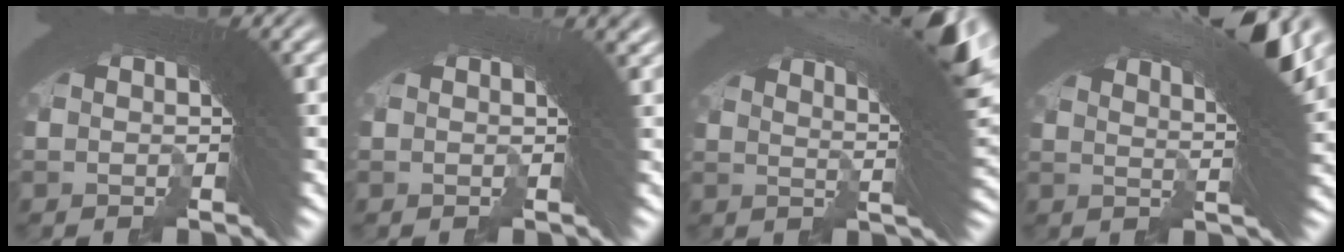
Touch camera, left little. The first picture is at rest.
{"total": 1.1, "force": [0.5, 0.1, 1.0], "torque": [-0.008, 0.010, 0.002]}
{"total": 11.6, "force": [5.0, 4.3, 9.5], "torque": [-0.138, 0.025, 0.059]}
{"total": 10.5, "force": [5.1, 4.0, 8.2], "torque": [-0.125, 0.027, 0.058]}